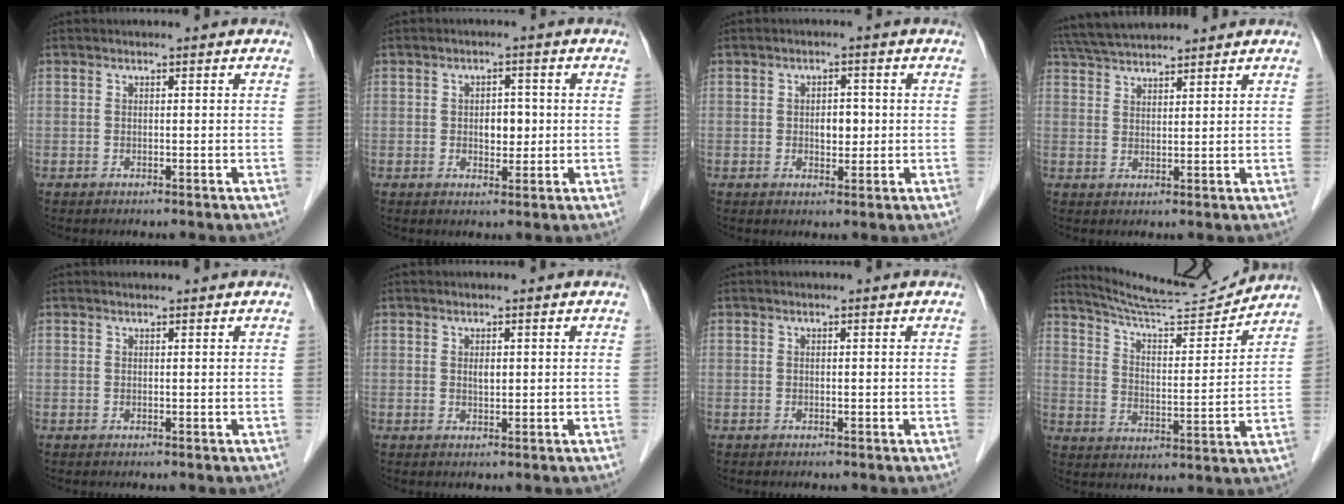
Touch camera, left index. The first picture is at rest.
{"total": 3.2, "force": [0.0, 2.0, 2.5], "torque": [-0.033, 0.006, 0.003]}
{"total": 2.9, "force": [0.0, 1.7, 2.3], "torque": [-0.033, 0.004, 0.002]}
{"total": 8.3, "force": [7.8, 0.8, 2.7], "torque": [-0.057, 0.037, 0.139]}
{"total": 0.6, "force": [0.6, 0.0, 0.1], "torque": [-0.006, 0.006, 0.011]}
{"total": 1.2, "force": [0.4, 0.6, 1.0], "torque": [-0.017, -0.001, 0.007]}
{"total": 0.0}
{"total": 13.7, "force": [13.4, -0.3, 3.0], "torque": [-0.058, -0.005, 0.212]}